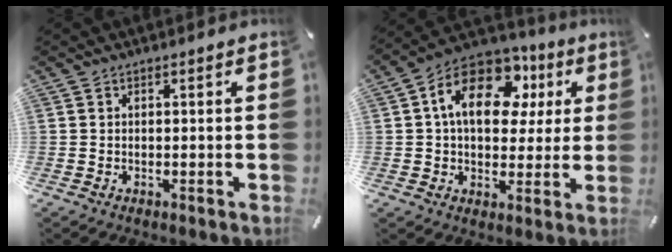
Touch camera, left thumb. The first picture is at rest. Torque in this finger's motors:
{"motor_torque": [0.19, 1.06, 1.51, -1.26, 0.48]}